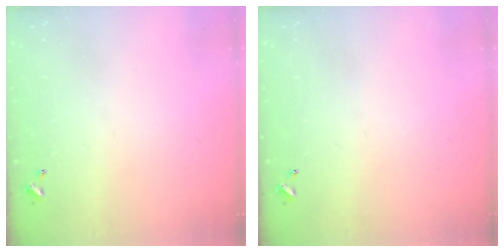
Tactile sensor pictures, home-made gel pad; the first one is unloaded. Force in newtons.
{"total": 0.0}